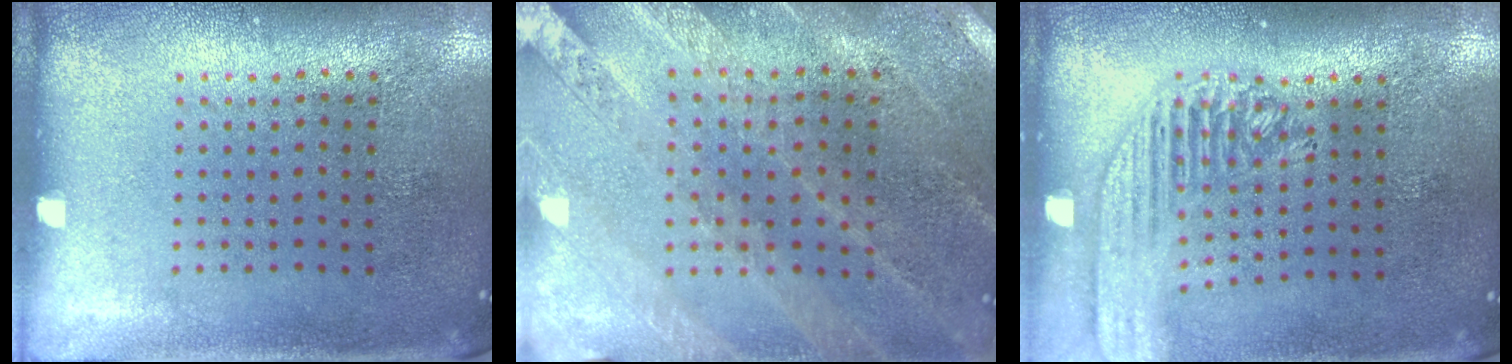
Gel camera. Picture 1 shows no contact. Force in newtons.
{"total": 1.0, "press": 1.0, "slide": 0.3}
{"total": 1.9, "press": 1.7, "slide": 0.9}